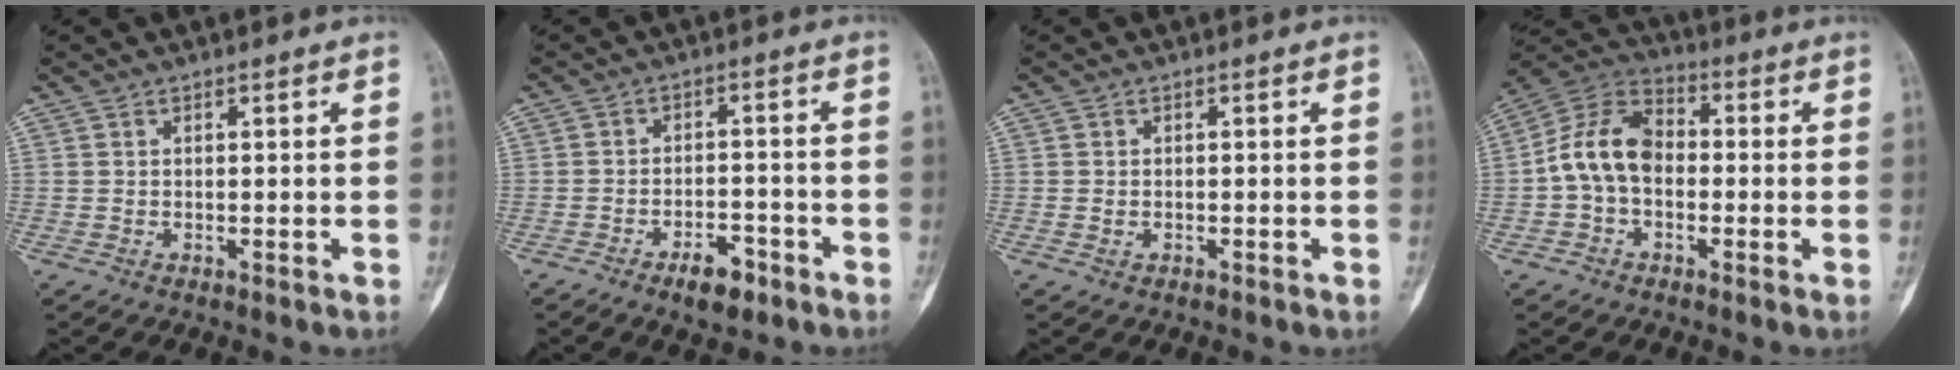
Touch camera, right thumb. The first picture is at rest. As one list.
[{"total": 5.6, "force": [-3.7, 2.4, 3.5], "torque": [-0.046, 0.023, -0.055]}, {"total": 0.8, "force": [-0.3, 0.5, 0.5], "torque": [-0.014, 0.006, -0.002]}, {"total": 11.5, "force": [-1.1, 8.1, 8.2], "torque": [-0.141, 0.036, -0.036]}]